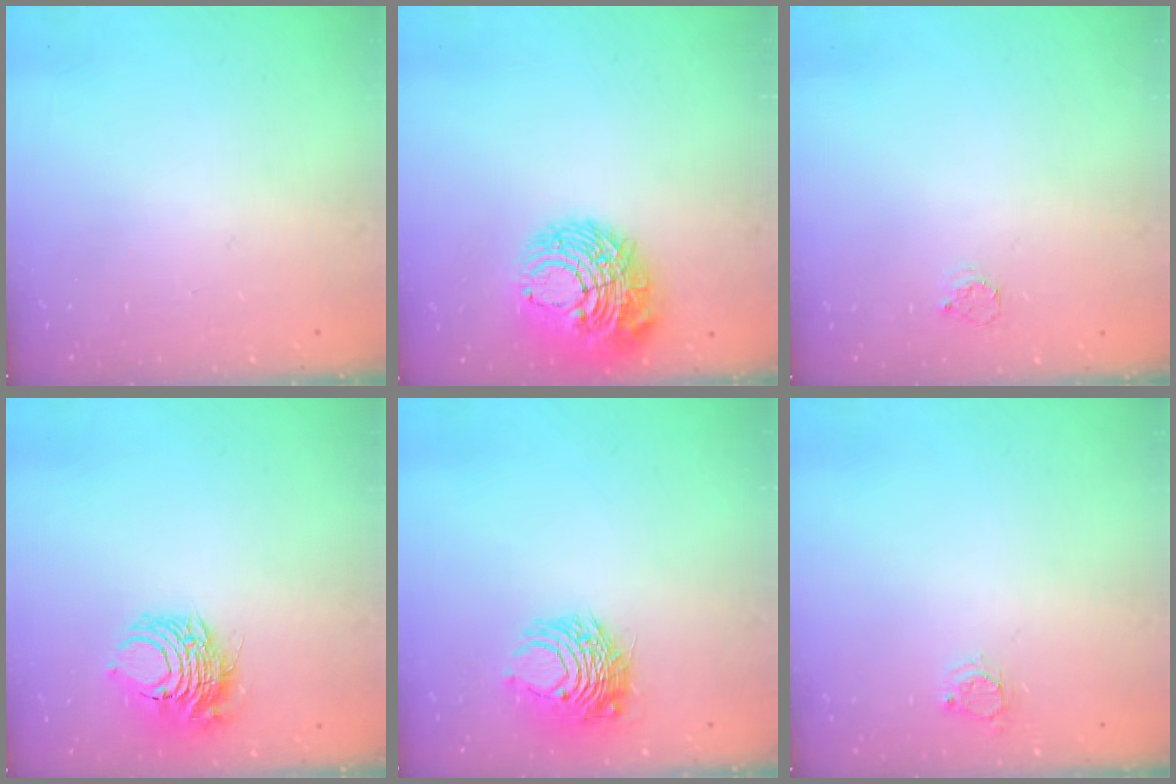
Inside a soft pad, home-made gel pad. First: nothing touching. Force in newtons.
{"total": 13.5, "press": 13.4, "slide": 1.3}
{"total": 2.4, "press": 2.4, "slide": 0.3}
{"total": 8.3, "press": 8.2, "slide": 1.2}
{"total": 8.4, "press": 8.4, "slide": 0.3}
{"total": 3.2, "press": 3.2, "slide": 0.2}